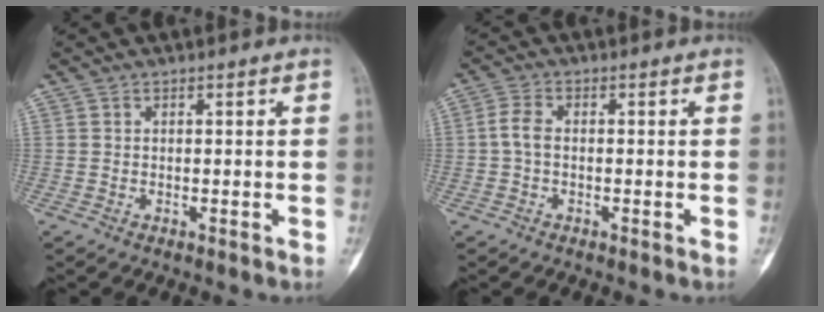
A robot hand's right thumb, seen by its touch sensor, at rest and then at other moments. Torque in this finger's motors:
{"motor_torque": [0.78, 0.41, 0.29, -0.17, 0.08]}